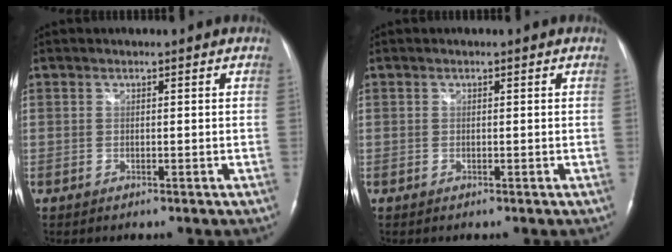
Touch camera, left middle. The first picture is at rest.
{"total": 0.0}